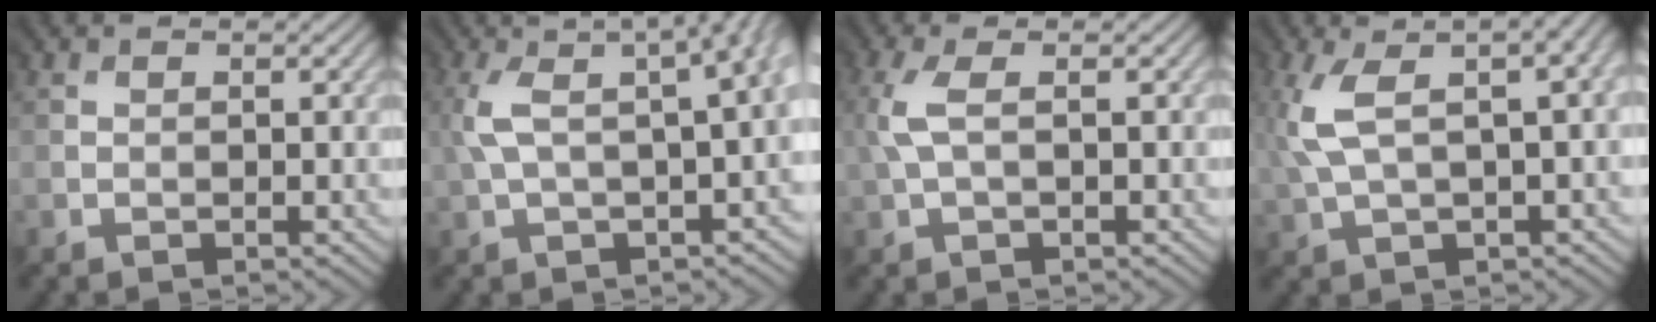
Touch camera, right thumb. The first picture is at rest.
{"total": 9.9, "force": [2.0, 3.3, 9.2], "torque": [-0.175, 0.025, 0.043]}
{"total": 2.9, "force": [0.4, 1.2, 2.7], "torque": [-0.087, 0.007, 0.007]}
{"total": 8.3, "force": [2.3, 2.9, 7.4], "torque": [-0.171, 0.009, 0.052]}